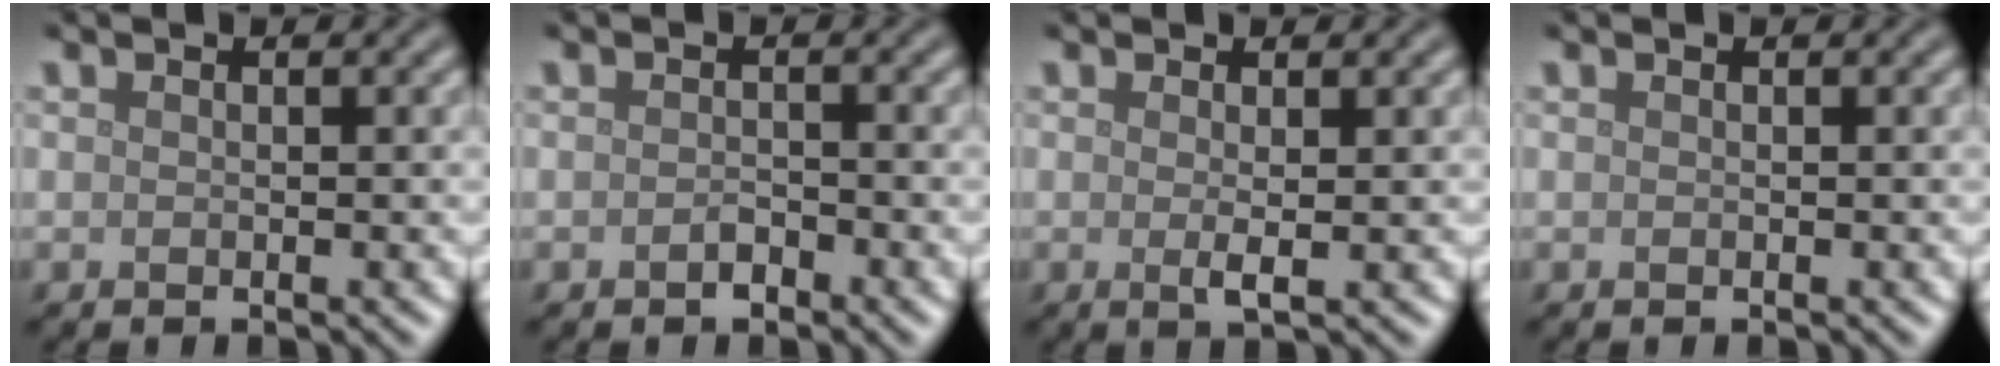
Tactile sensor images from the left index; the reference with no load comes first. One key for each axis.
{"total": 1.1, "fx": -0.6, "fy": 0.6, "fz": 0.6, "tx": -0.012, "ty": 0.000, "tz": -0.012}
{"total": 1.4, "fx": 0.1, "fy": 0.2, "fz": 1.4, "tx": -0.026, "ty": -0.002, "tz": -0.001}
{"total": 0.0}